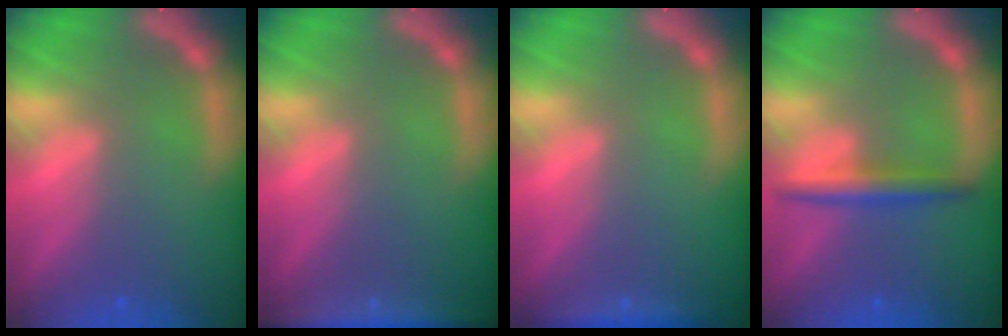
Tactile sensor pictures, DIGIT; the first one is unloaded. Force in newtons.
{"total": 5.5}
{"total": 1.9}
{"total": 3.0}